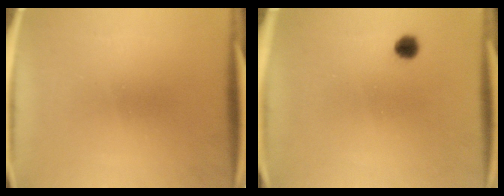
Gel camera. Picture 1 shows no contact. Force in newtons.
{"total": 2.3}